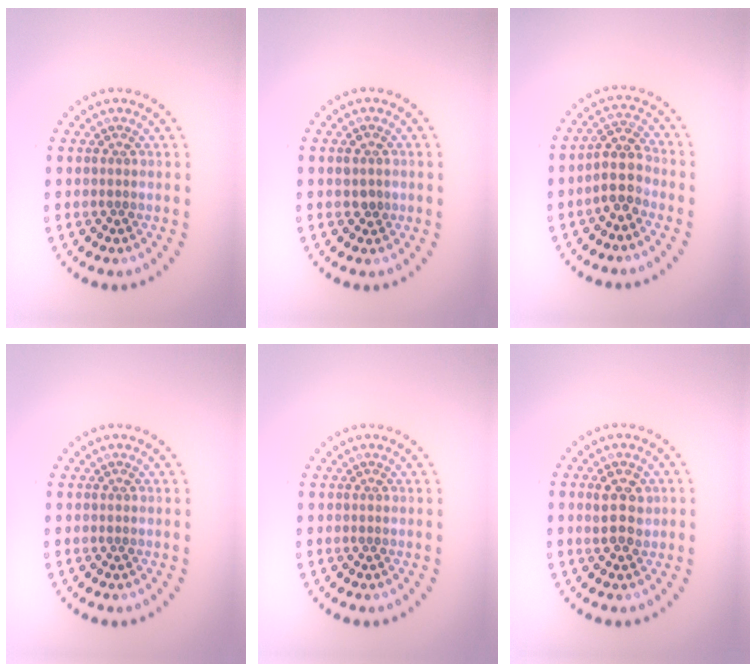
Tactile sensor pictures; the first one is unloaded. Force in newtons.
{"total": 1.1, "press": 1.1, "slide": 0.3}
{"total": 3.1, "press": 2.7, "slide": 1.5}
{"total": 0.0}
{"total": 0.0}
{"total": 2.8, "press": 2.8, "slide": 0.4}